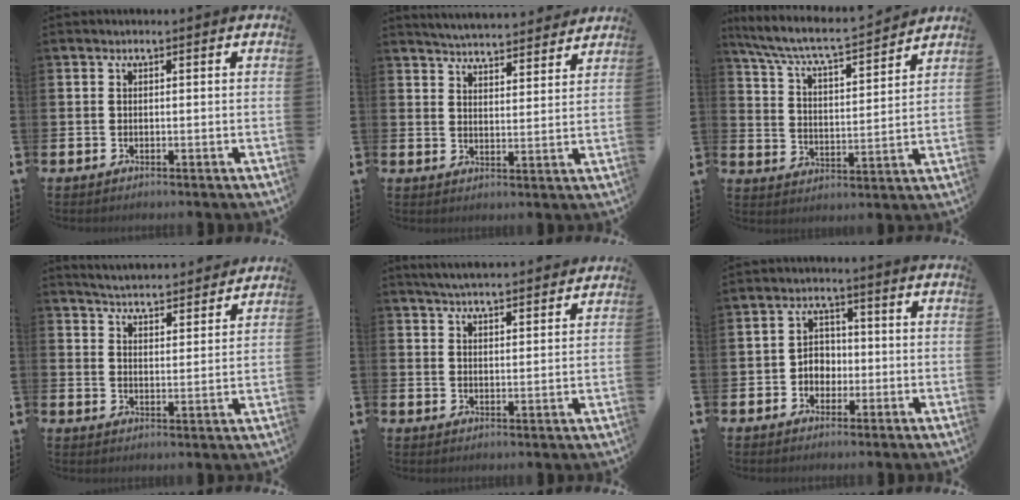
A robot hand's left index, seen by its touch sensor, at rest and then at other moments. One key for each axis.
{"total": 5.2, "fx": 5.1, "fy": 0.3, "fz": 0.2, "tx": -0.022, "ty": -0.036, "tz": 0.091}
{"total": 6.9, "fx": 6.5, "fy": 0.3, "fz": 2.3, "tx": -0.076, "ty": -0.055, "tz": 0.108}
{"total": 5.1, "fx": 5.1, "fy": 0.3, "fz": 0.2, "tx": -0.022, "ty": -0.039, "tz": 0.090}
{"total": 4.7, "fx": 4.7, "fy": 0.1, "fz": 0.6, "tx": -0.025, "ty": -0.025, "tz": 0.085}
{"total": 3.3, "fx": -1.0, "fy": 2.8, "fz": 1.4, "tx": -0.020, "ty": 0.002, "tz": -0.026}